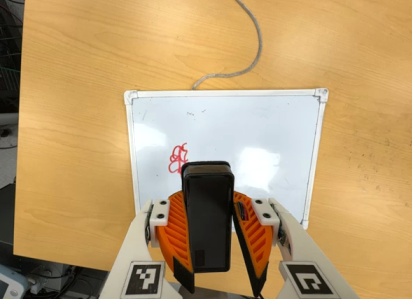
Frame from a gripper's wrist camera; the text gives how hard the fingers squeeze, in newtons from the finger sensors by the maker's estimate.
{"total": 9.1, "left": 8.8, "right": 9.5}